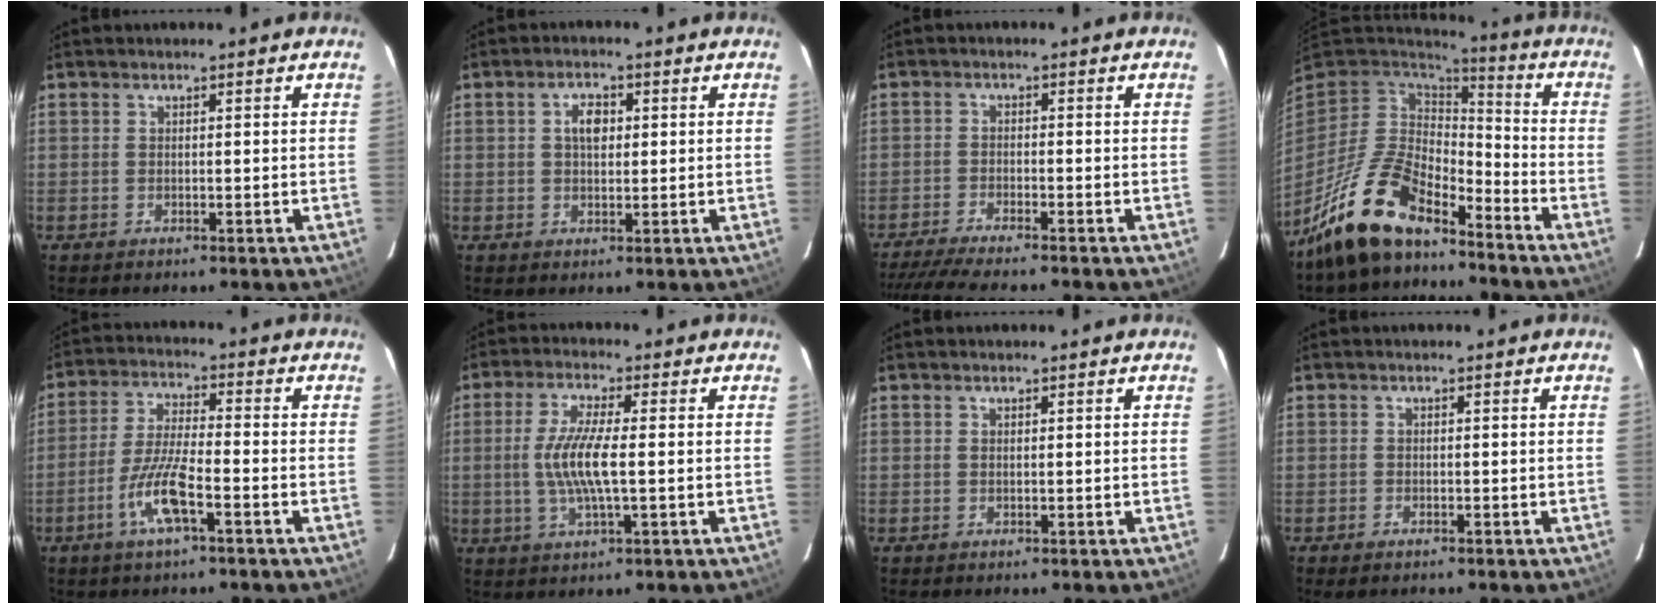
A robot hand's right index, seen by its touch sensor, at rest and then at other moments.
{"total": 3.6, "force": [0.8, 2.2, 2.7], "torque": [-0.046, 0.010, 0.014]}
{"total": 8.9, "force": [-7.8, 0.2, 4.1], "torque": [-0.100, -0.019, -0.133]}
{"total": 18.9, "force": [-13.4, 7.8, 10.8], "torque": [-0.230, -0.016, -0.245]}
{"total": 8.6, "force": [-4.2, 1.3, 7.4], "torque": [-0.155, -0.005, -0.082]}
{"total": 8.6, "force": [-0.5, 1.4, 8.5], "torque": [-0.168, -0.003, -0.011]}
{"total": 0.0}
{"total": 1.5, "force": [-1.1, 0.8, 0.7], "torque": [-0.015, -0.006, -0.021]}